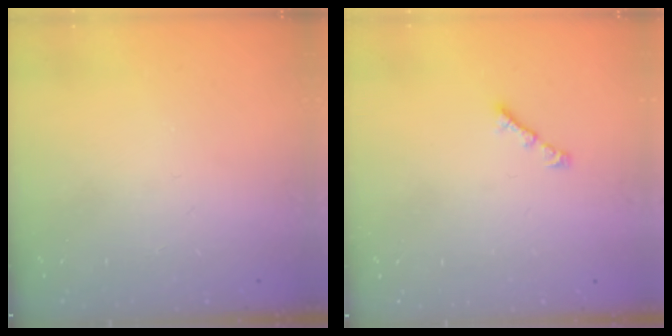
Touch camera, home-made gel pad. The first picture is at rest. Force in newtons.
{"total": 1.9, "press": 1.8, "slide": 0.6}